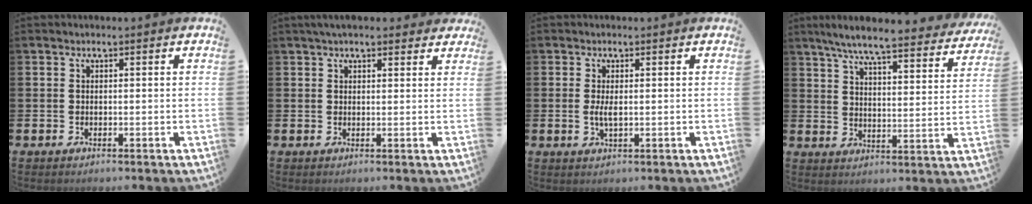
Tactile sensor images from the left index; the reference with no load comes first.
{"total": 3.0, "force": [2.7, 0.8, 1.1], "torque": [-0.024, -0.002, 0.048]}
{"total": 2.0, "force": [0.1, 0.7, 1.8], "torque": [-0.030, 0.000, -0.001]}
{"total": 7.3, "force": [6.7, 0.3, 3.1], "torque": [-0.079, -0.046, 0.111]}